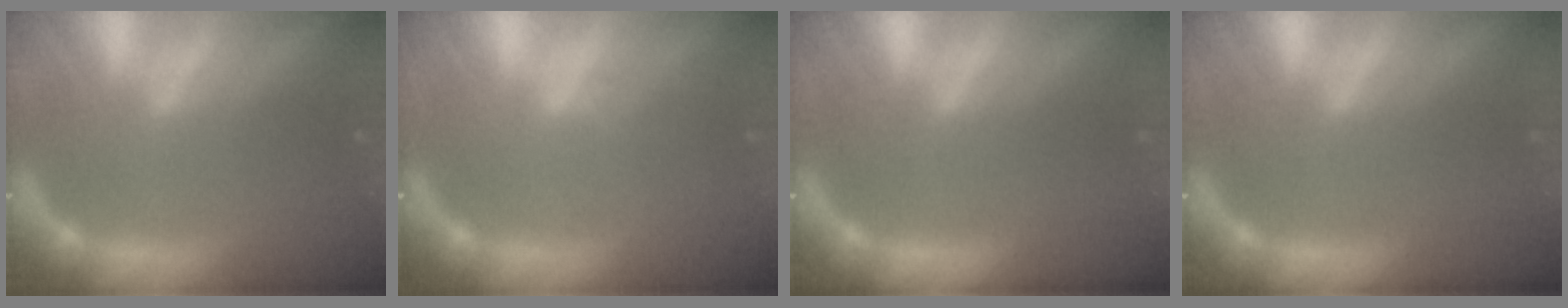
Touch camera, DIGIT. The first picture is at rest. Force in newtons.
{"total": 1.0}
{"total": 0.0}
{"total": 0.0}